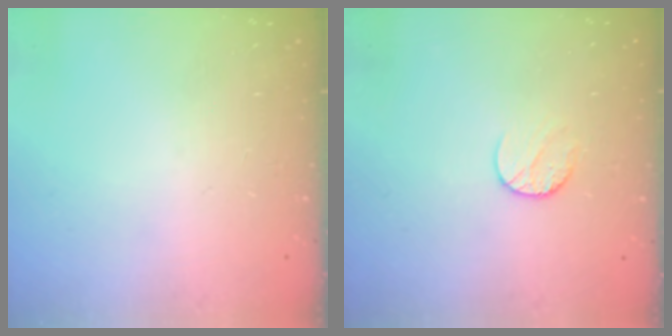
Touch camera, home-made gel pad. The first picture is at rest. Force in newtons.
{"total": 5.9, "press": 5.8, "slide": 0.6}